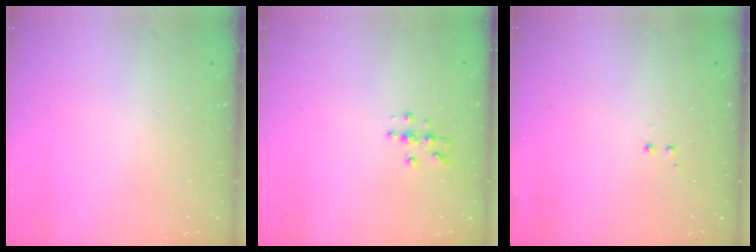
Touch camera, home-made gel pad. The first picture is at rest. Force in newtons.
{"total": 3.6, "press": 3.6, "slide": 0.5}
{"total": 1.2, "press": 1.0, "slide": 0.6}